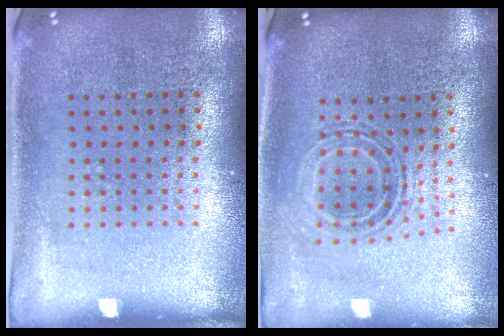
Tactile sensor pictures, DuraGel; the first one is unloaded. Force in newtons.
{"total": 0.7, "press": 0.7, "slide": 0.2}